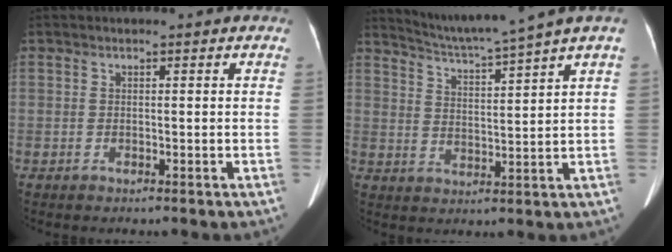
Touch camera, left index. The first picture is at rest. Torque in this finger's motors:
{"motor_torque": [0.34, -0.89, -0.01, 0.02]}